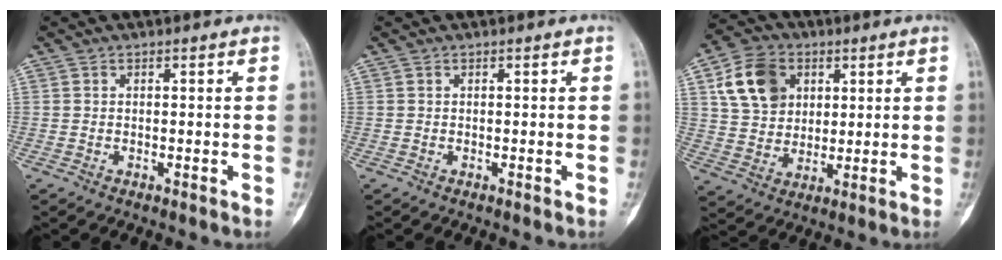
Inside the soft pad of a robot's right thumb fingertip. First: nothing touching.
{"total": 0.0}
{"total": 12.1, "force": [4.3, 9.4, 6.4], "torque": [-0.092, -0.004, 0.081]}